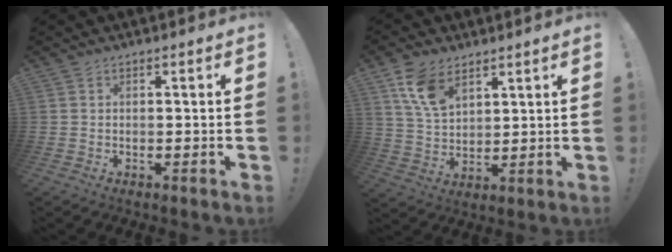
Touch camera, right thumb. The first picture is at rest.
{"total": 10.6, "force": [6.3, 6.0, 6.0], "torque": [-0.111, -0.020, 0.123]}